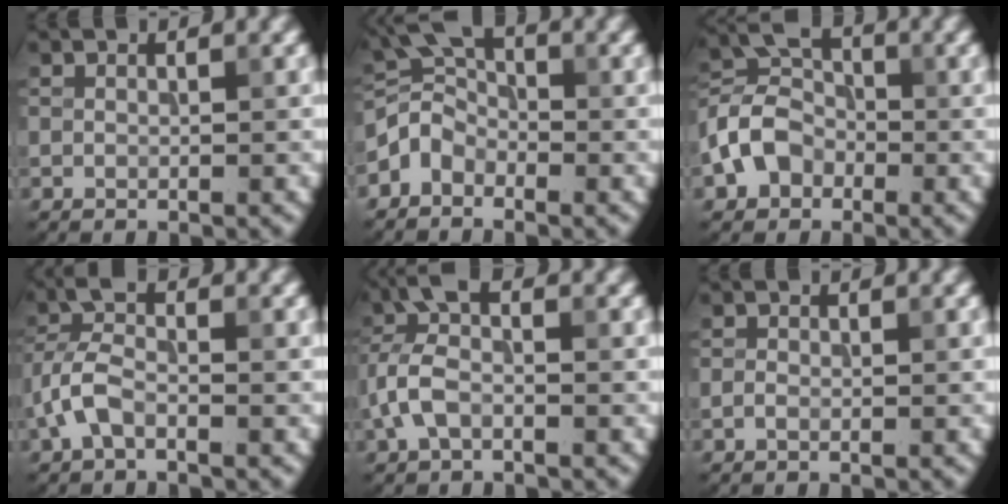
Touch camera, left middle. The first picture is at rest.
{"total": 3.1, "force": [-2.0, 2.0, 1.2], "torque": [-0.023, 0.010, -0.054]}
{"total": 5.0, "force": [-2.1, 3.7, 2.5], "torque": [-0.048, 0.008, -0.053]}
{"total": 3.5, "force": [-1.6, 1.6, 2.7], "torque": [-0.066, 0.010, -0.044]}
{"total": 4.2, "force": [-0.9, 2.1, 3.5], "torque": [-0.083, 0.018, -0.032]}
{"total": 0.8, "force": [-0.3, 0.5, 0.5], "torque": [-0.011, 0.001, -0.008]}